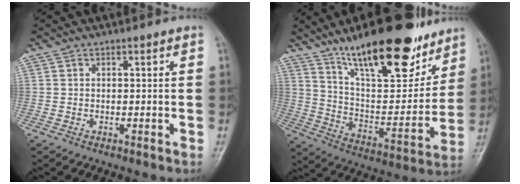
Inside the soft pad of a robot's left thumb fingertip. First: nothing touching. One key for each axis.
{"total": 23.9, "fx": 16.4, "fy": 8.1, "fz": 15.3, "tx": -0.196, "ty": -0.073, "tz": 0.274}